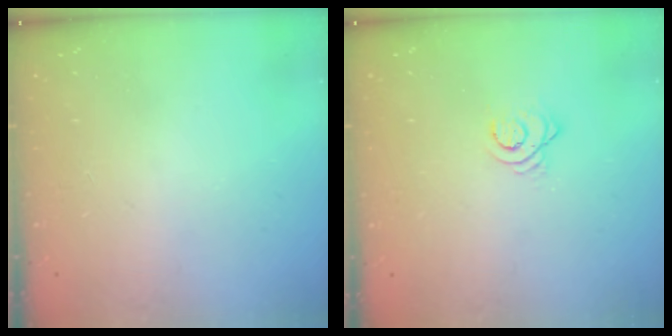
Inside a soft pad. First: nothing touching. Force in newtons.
{"total": 3.2, "press": 3.1, "slide": 0.4}